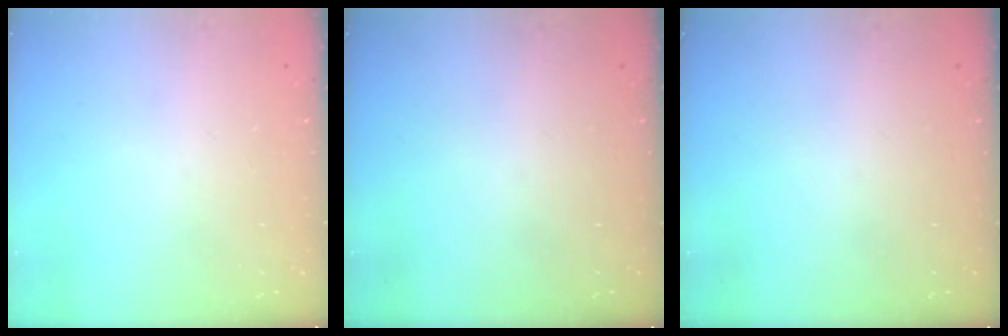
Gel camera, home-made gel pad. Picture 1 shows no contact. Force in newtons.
{"total": 0.0}
{"total": 0.0}